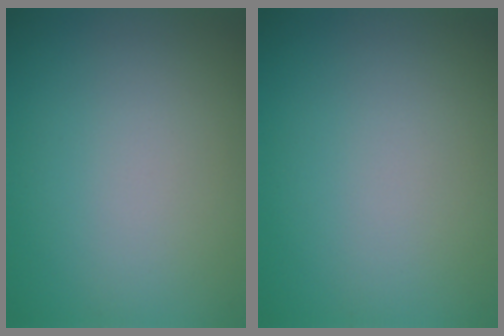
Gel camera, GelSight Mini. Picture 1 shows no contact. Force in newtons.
{"total": 0.0}